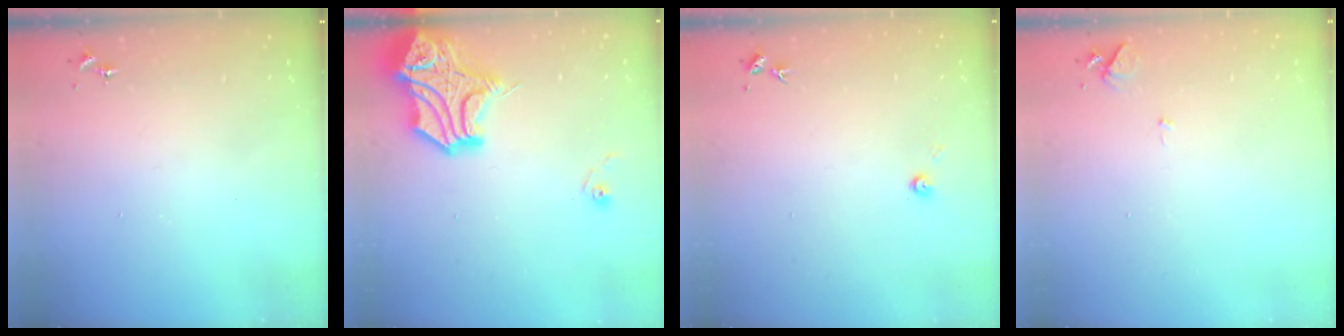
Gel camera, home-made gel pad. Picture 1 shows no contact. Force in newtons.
{"total": 21.1, "press": 21.0, "slide": 2.6}
{"total": 3.5, "press": 3.5, "slide": 0.2}
{"total": 6.1, "press": 6.0, "slide": 0.8}